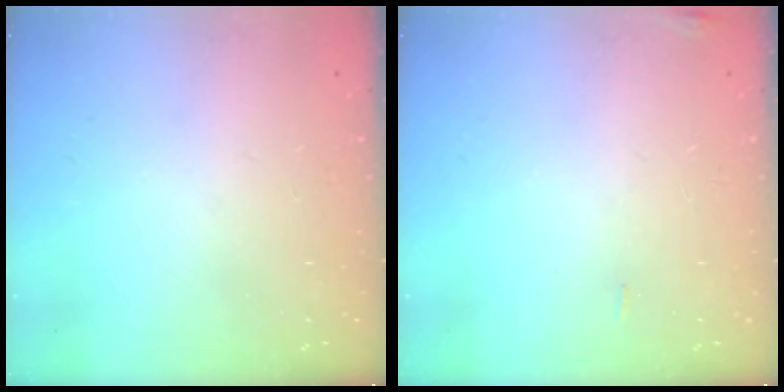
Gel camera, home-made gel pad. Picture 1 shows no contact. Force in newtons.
{"total": 4.4, "press": 4.3, "slide": 1.0}